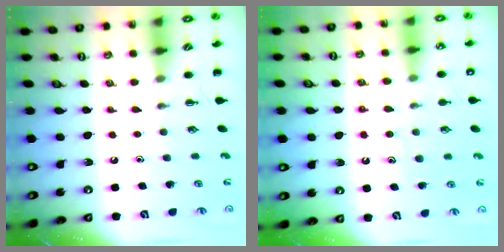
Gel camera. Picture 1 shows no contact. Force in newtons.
{"total": 10.4, "press": 10.3, "slide": 1.4}